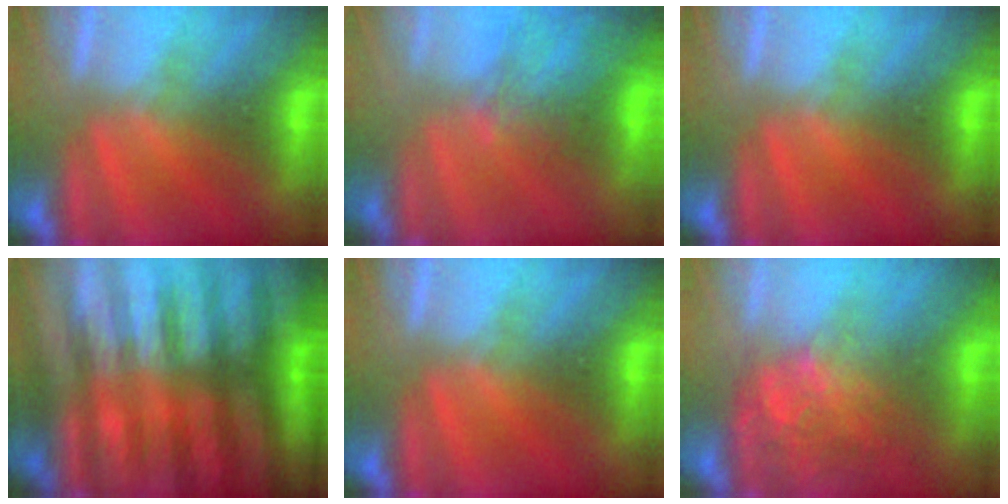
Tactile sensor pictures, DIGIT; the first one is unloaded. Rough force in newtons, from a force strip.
{"total": 7.7}
{"total": 0.0}
{"total": 6.0}
{"total": 0.0}
{"total": 3.6}